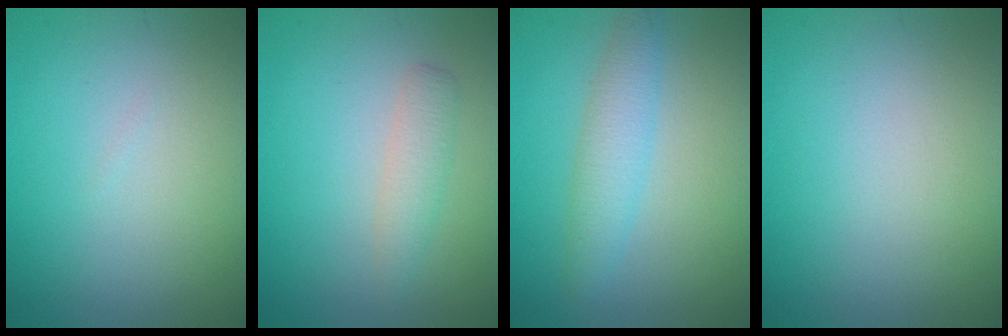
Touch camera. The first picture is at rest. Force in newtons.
{"total": 1.8, "press": 1.8, "slide": 0.0}
{"total": 3.0, "press": 3.0, "slide": 0.1}
{"total": 0.0}